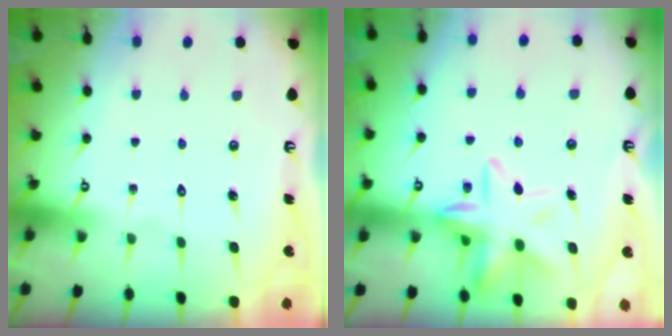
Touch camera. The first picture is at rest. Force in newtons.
{"total": 13.4, "press": 13.4, "slide": 1.0}